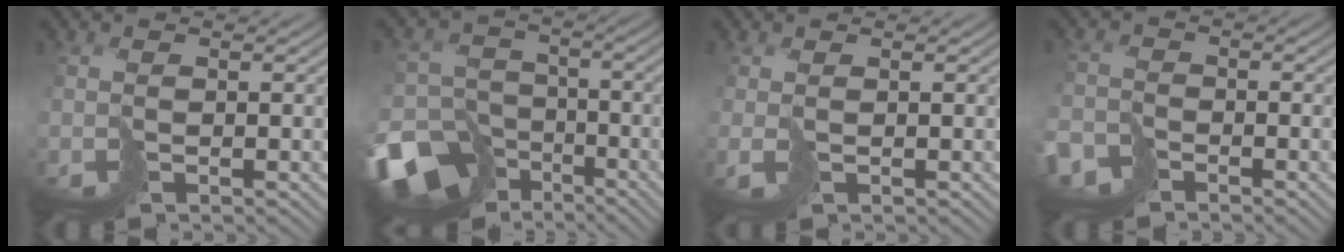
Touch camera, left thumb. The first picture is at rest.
{"total": 14.8, "force": [-9.3, 10.3, 5.0], "torque": [-0.145, -0.059, -0.138]}
{"total": 1.0, "force": [-0.1, 0.4, 0.9], "torque": [-0.027, -0.002, -0.002]}
{"total": 3.9, "force": [-3.3, 2.1, 0.5], "torque": [-0.009, -0.007, -0.074]}